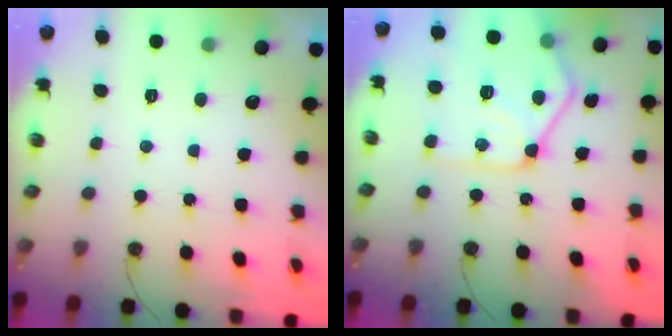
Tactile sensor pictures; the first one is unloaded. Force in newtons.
{"total": 17.3, "press": 17.2, "slide": 1.5}